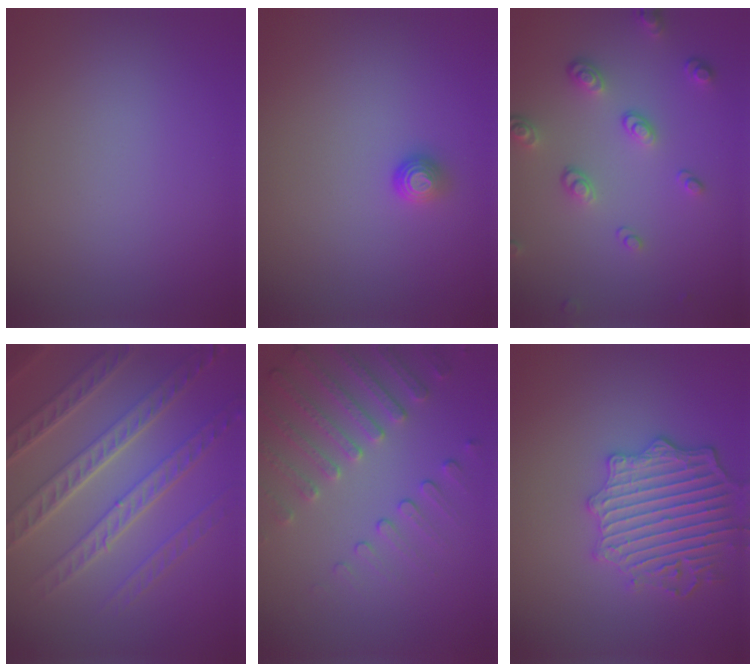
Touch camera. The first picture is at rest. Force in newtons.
{"total": 1.2, "press": 1.0, "slide": 0.6}
{"total": 3.2, "press": 2.5, "slide": 2.1}
{"total": 7.9, "press": 5.4, "slide": 5.8}
{"total": 4.7, "press": 3.6, "slide": 3.0}
{"total": 5.1, "press": 4.6, "slide": 2.3}